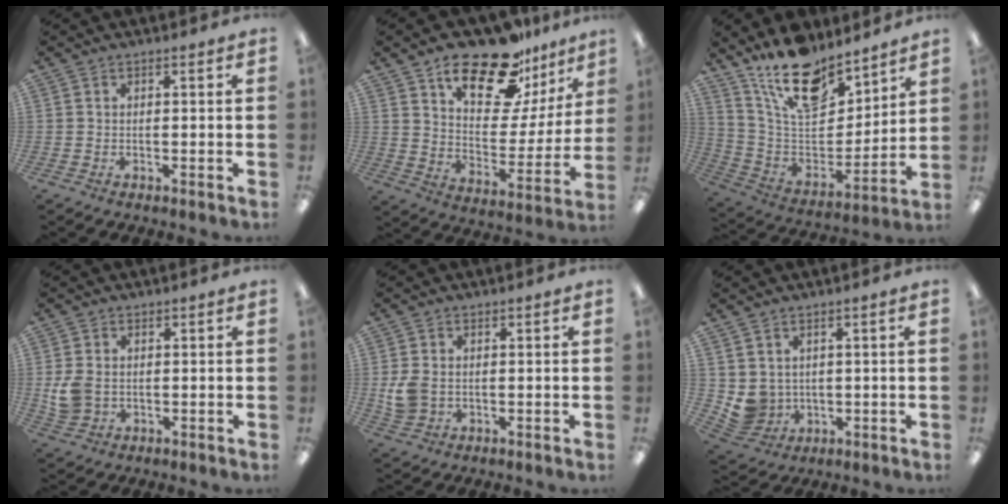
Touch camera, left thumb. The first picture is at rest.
{"total": 21.5, "force": [15.7, 9.1, 11.4], "torque": [-0.174, -0.102, 0.267]}
{"total": 18.2, "force": [13.9, 8.3, 8.4], "torque": [-0.158, -0.088, 0.249]}
{"total": 5.6, "force": [0.2, 4.4, 3.4], "torque": [-0.075, 0.006, 0.007]}
{"total": 5.3, "force": [0.1, 4.3, 3.1], "torque": [-0.070, 0.007, 0.005]}
{"total": 5.7, "force": [1.9, 5.2, 1.3], "torque": [-0.054, -0.008, 0.044]}